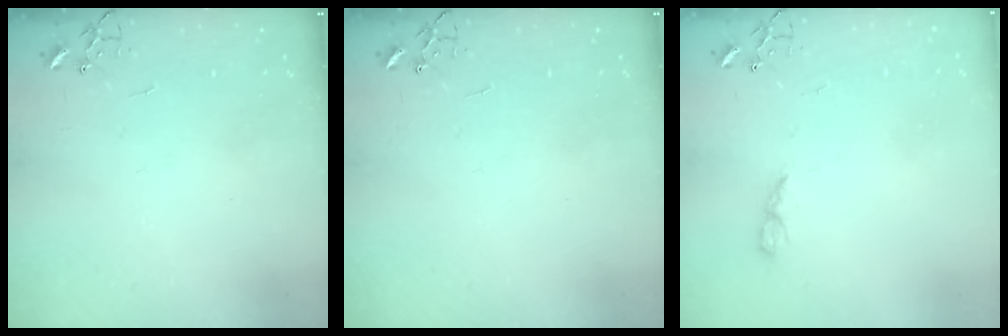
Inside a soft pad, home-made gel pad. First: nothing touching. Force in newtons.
{"total": 0.0}
{"total": 5.8, "press": 5.7, "slide": 0.6}